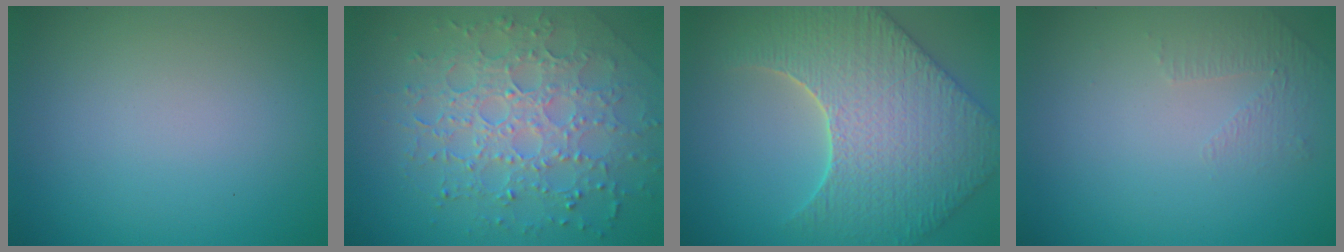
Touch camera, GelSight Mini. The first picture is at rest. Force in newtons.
{"total": 7.3, "press": 5.2, "slide": 5.1}
{"total": 8.1, "press": 6.9, "slide": 4.2}
{"total": 1.1, "press": 0.6, "slide": 1.0}